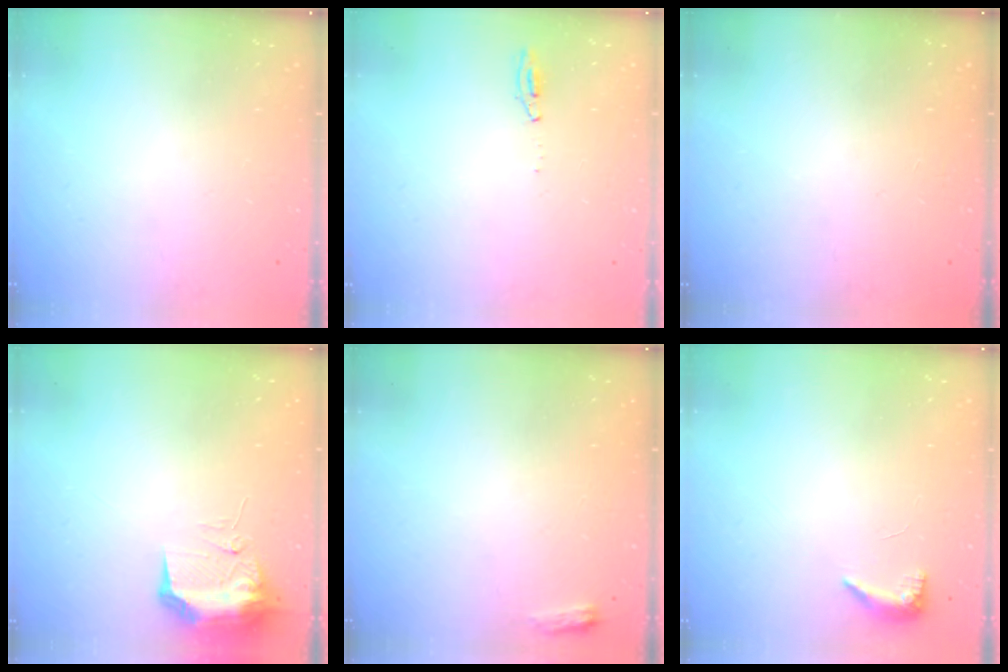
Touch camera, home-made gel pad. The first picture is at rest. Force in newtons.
{"total": 3.5, "press": 3.3, "slide": 1.1}
{"total": 0.0}
{"total": 9.7, "press": 9.7, "slide": 1.0}
{"total": 2.6, "press": 2.6, "slide": 0.4}
{"total": 8.5, "press": 5.7, "slide": 6.3}